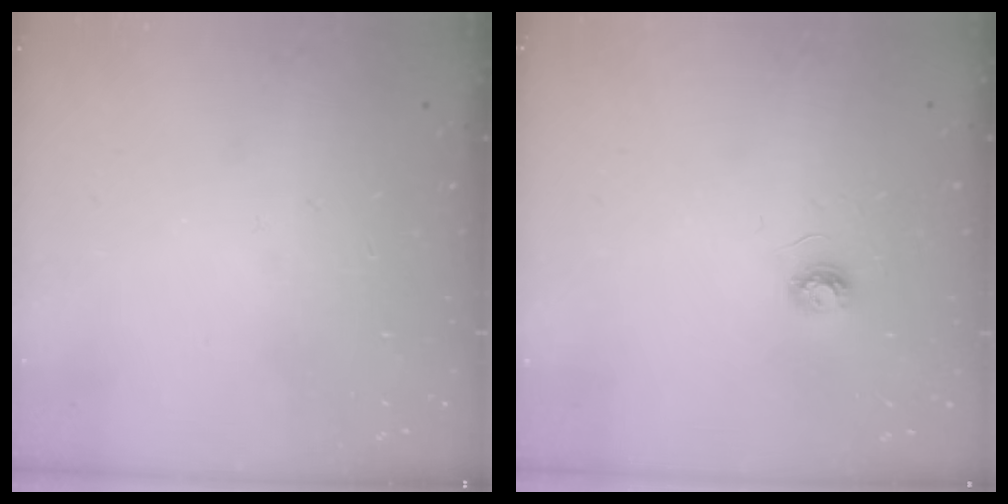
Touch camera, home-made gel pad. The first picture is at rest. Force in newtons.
{"total": 3.7, "press": 3.7, "slide": 0.3}